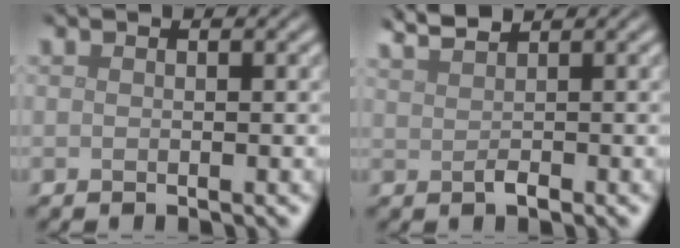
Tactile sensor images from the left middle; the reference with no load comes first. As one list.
[{"total": 2.0, "force": [1.4, 0.5, 1.4], "torque": [-0.027, 0.002, 0.030]}]